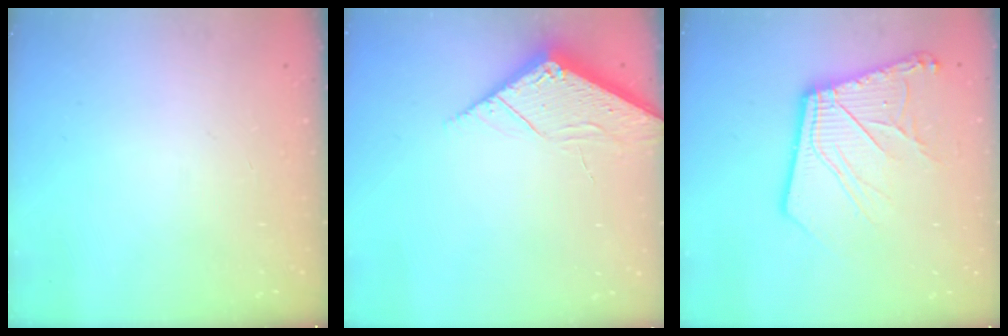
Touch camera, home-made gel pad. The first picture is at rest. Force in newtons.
{"total": 4.1, "press": 4.1, "slide": 0.4}
{"total": 16.4, "press": 16.2, "slide": 2.4}